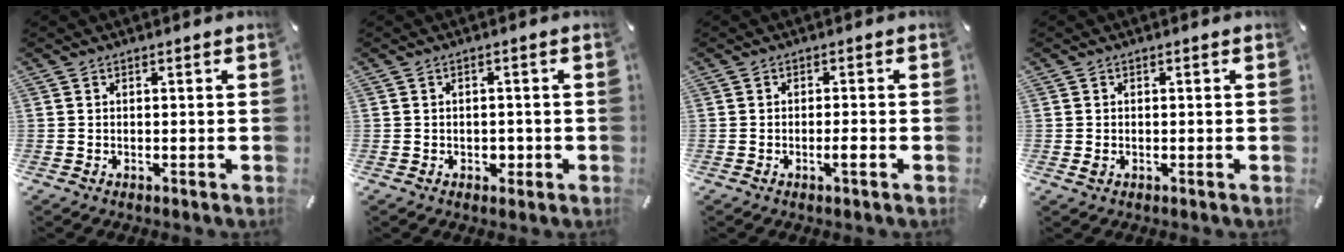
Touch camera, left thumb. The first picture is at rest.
{"total": 2.3, "force": [-0.6, 1.9, 1.1], "torque": [-0.012, -0.001, -0.015]}
{"total": 2.6, "force": [-1.0, 0.6, 2.3], "torque": [-0.038, 0.001, -0.017]}
{"total": 1.2, "force": [-0.3, 0.8, 0.8], "torque": [-0.015, 0.002, -0.005]}